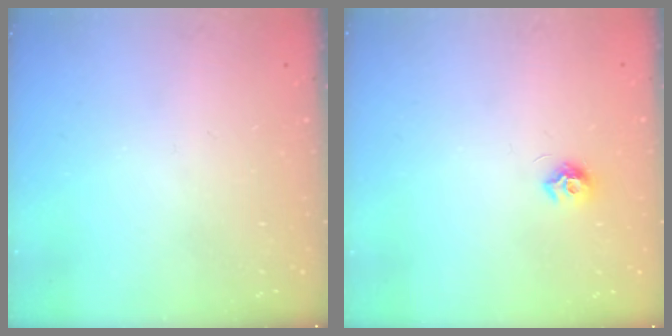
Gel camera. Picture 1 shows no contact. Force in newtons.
{"total": 7.2, "press": 7.2, "slide": 0.4}